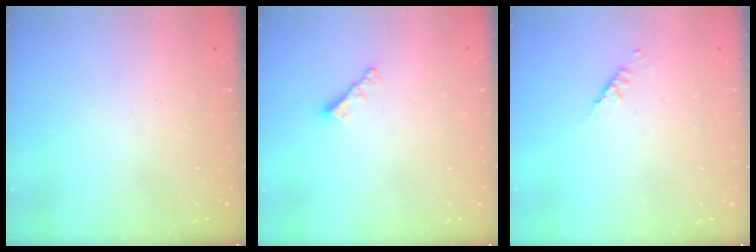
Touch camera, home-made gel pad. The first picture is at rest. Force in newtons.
{"total": 2.9, "press": 2.9, "slide": 0.3}
{"total": 2.5, "press": 2.4, "slide": 0.7}